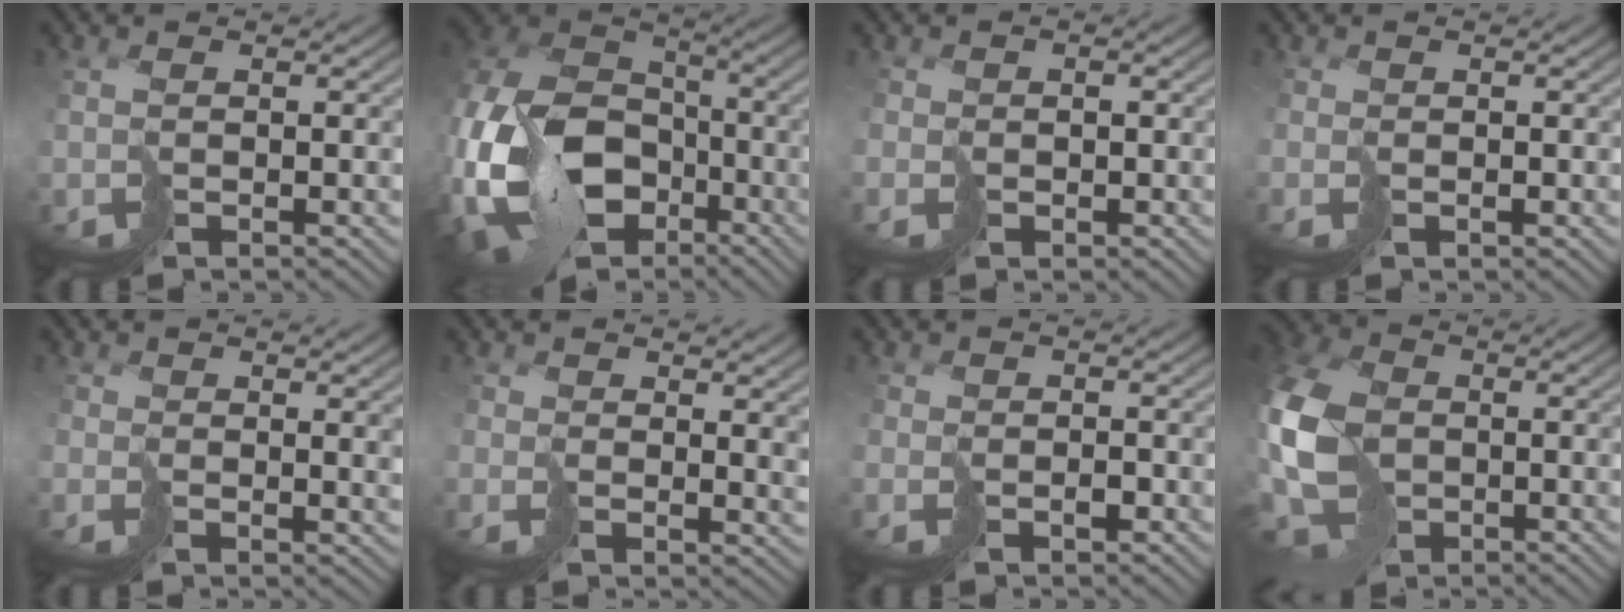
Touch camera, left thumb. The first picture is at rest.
{"total": 19.7, "force": [-7.3, 13.6, 12.2], "torque": [-0.321, -0.036, -0.098]}
{"total": 1.4, "force": [-0.3, 1.0, -0.9], "torque": [0.024, -0.005, -0.012]}
{"total": 0.9, "force": [0.1, 0.0, -0.9], "torque": [0.026, 0.000, 0.001]}
{"total": 1.8, "force": [1.6, 0.6, 0.3], "torque": [-0.004, -0.003, 0.030]}
{"total": 3.1, "force": [2.5, 1.4, 1.2], "torque": [-0.025, -0.005, 0.046]}
{"total": 0.8, "force": [-0.4, 0.4, -0.5], "torque": [0.023, -0.001, -0.009]}
{"total": 13.5, "force": [-1.6, 10.0, 9.0], "torque": [-0.251, -0.026, -0.024]}